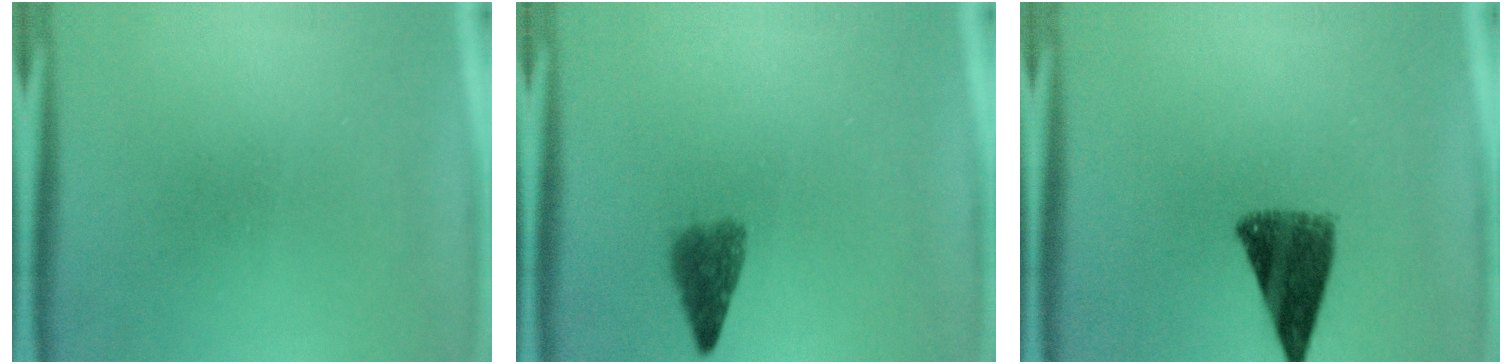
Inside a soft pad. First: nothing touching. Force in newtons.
{"total": 3.3}
{"total": 9.2}